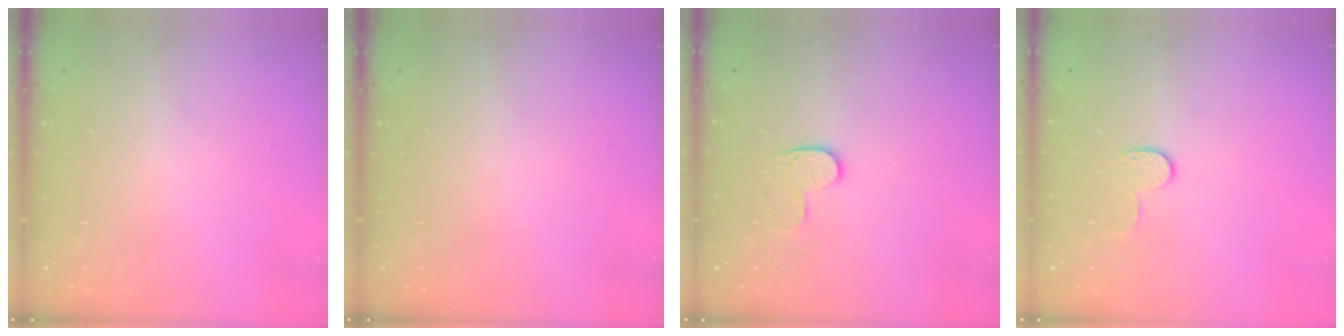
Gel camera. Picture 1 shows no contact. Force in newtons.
{"total": 0.0}
{"total": 7.0, "press": 6.9, "slide": 0.6}
{"total": 5.6, "press": 5.6, "slide": 0.4}